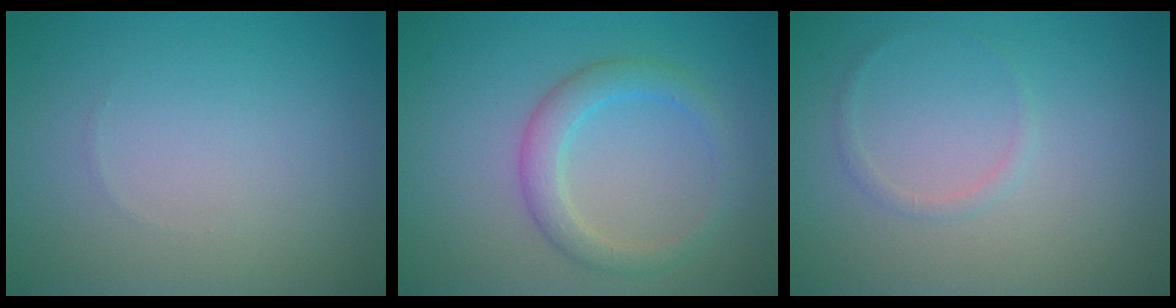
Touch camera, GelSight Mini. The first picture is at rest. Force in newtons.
{"total": 2.8, "press": 2.8, "slide": 0.2}
{"total": 0.8, "press": 0.8, "slide": 0.0}